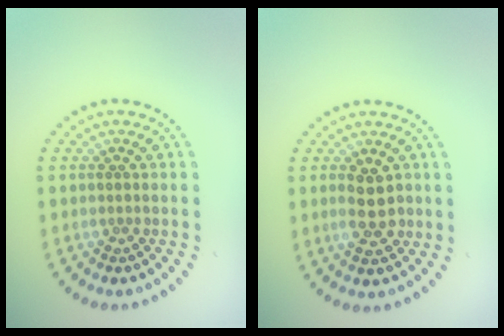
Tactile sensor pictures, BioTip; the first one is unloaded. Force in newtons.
{"total": 3.0, "press": 3.0, "slide": 0.2}